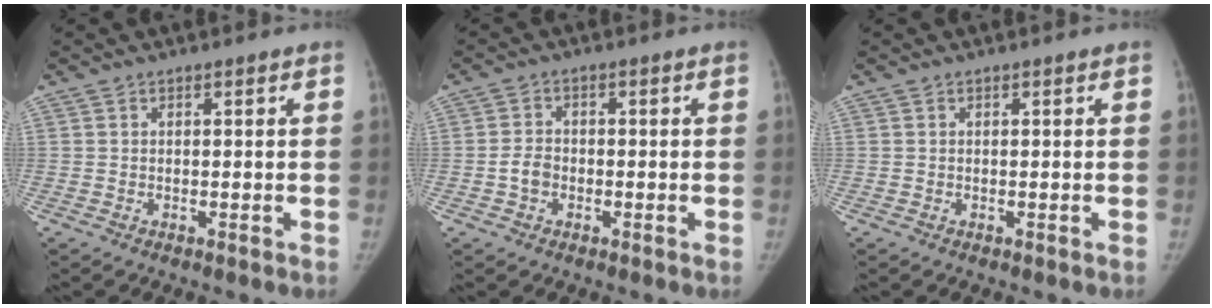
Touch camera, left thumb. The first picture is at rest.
{"total": 3.2, "force": [-0.9, 2.5, 1.8], "torque": [-0.026, 0.011, -0.021]}
{"total": 0.0}